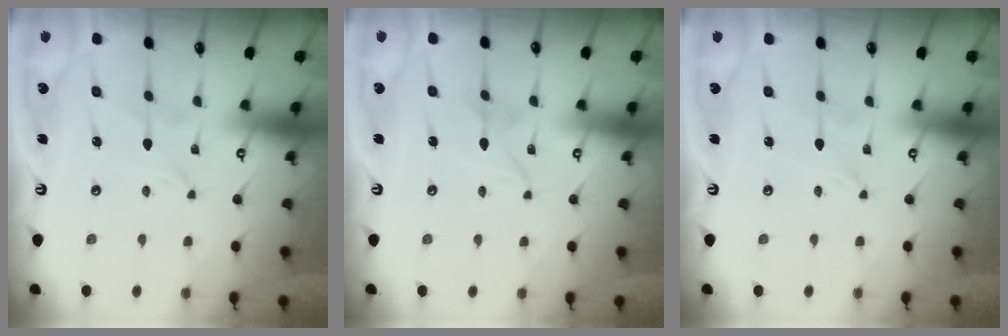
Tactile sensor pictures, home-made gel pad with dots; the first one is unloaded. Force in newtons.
{"total": 1.5, "press": 1.5, "slide": 0.2}
{"total": 0.0}